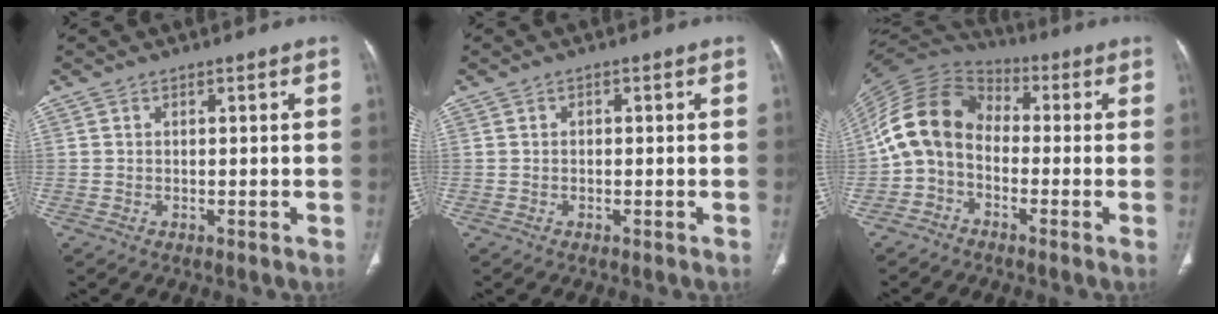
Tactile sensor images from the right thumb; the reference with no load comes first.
{"total": 0.0}
{"total": 12.7, "force": [-2.0, 9.4, 8.3], "torque": [-0.155, 0.053, -0.057]}